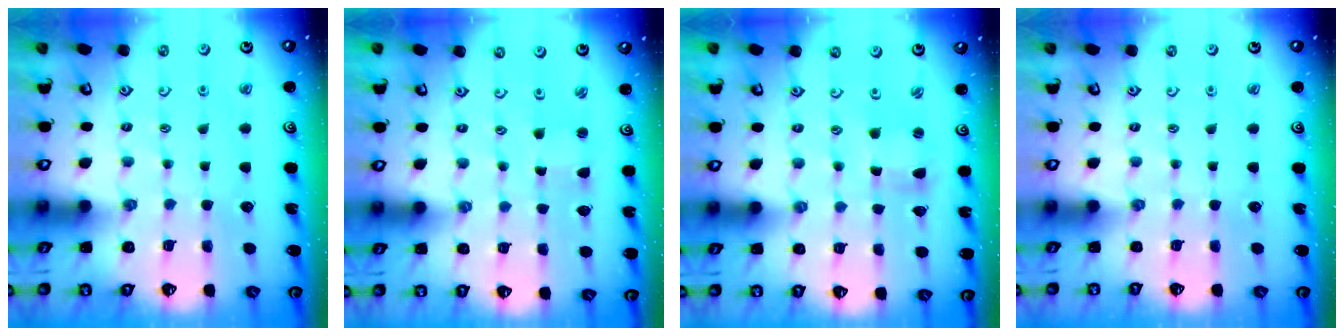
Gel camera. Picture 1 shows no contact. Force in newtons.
{"total": 1.1, "press": 1.1, "slide": 0.2}
{"total": 1.7, "press": 1.7, "slide": 0.3}
{"total": 0.0}